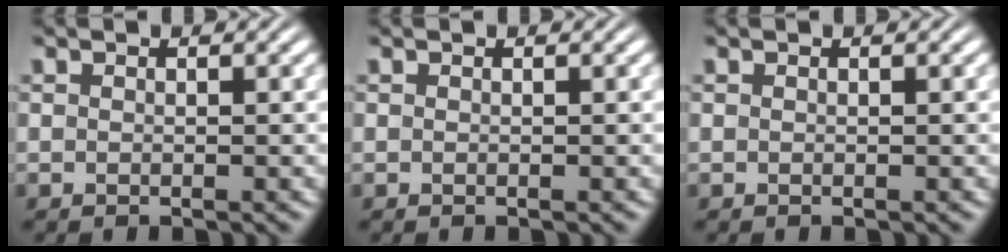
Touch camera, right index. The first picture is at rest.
{"total": 0.0}
{"total": 0.0}